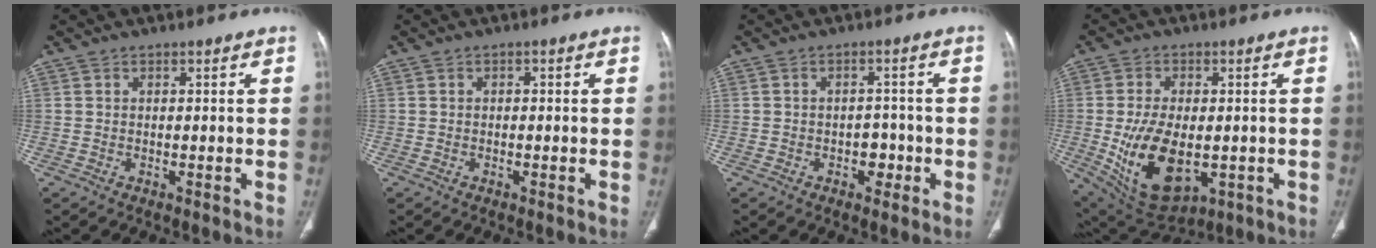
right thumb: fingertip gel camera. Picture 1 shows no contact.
{"total": 0.7, "force": [0.0, 0.5, 0.4], "torque": [-0.003, 0.002, -0.003]}
{"total": 3.3, "force": [-1.3, 2.4, 1.8], "torque": [-0.004, 0.013, -0.017]}
{"total": 15.4, "force": [-2.7, 8.7, 12.4], "torque": [-0.219, -0.010, -0.019]}